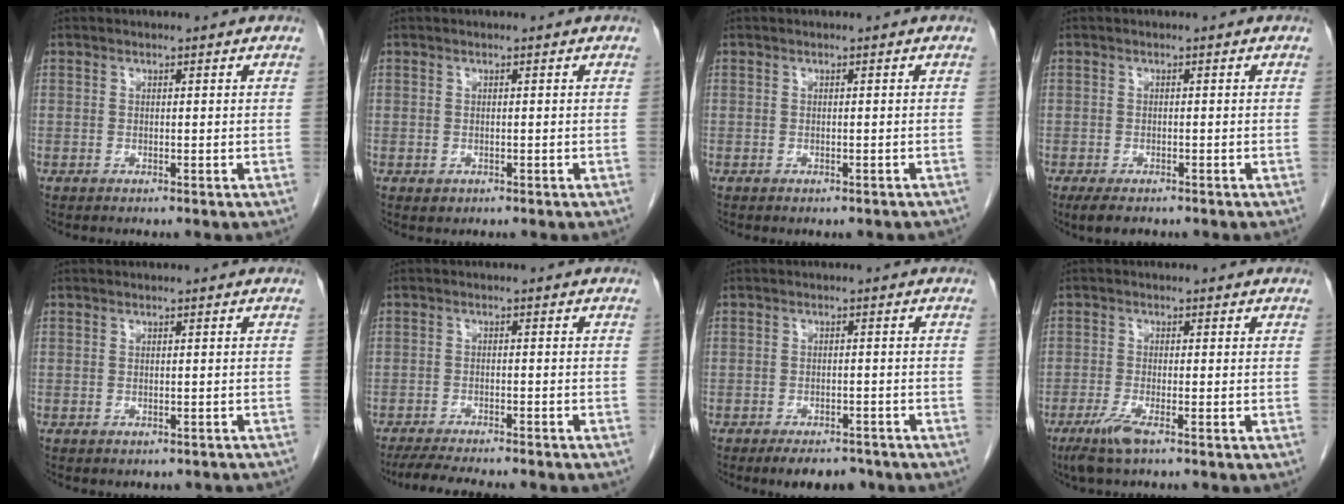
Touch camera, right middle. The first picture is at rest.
{"total": 0.6, "force": [-0.1, 0.5, 0.2], "torque": [-0.002, 0.002, 0.002]}
{"total": 2.3, "force": [-1.9, 0.8, 0.9], "torque": [-0.011, -0.003, -0.019]}
{"total": 3.5, "force": [-2.5, 1.3, 2.0], "torque": [-0.032, -0.007, -0.035]}
{"total": 2.6, "force": [-2.1, 1.3, 0.8], "torque": [-0.007, 0.002, -0.018]}
{"total": 11.2, "force": [-9.7, 1.7, 5.3], "torque": [-0.073, -0.011, -0.135]}
{"total": 5.7, "force": [-4.6, 2.5, 2.3], "torque": [-0.028, -0.001, -0.064]}
{"total": 3.8, "force": [-2.4, 0.3, 2.9], "torque": [-0.067, -0.012, -0.049]}